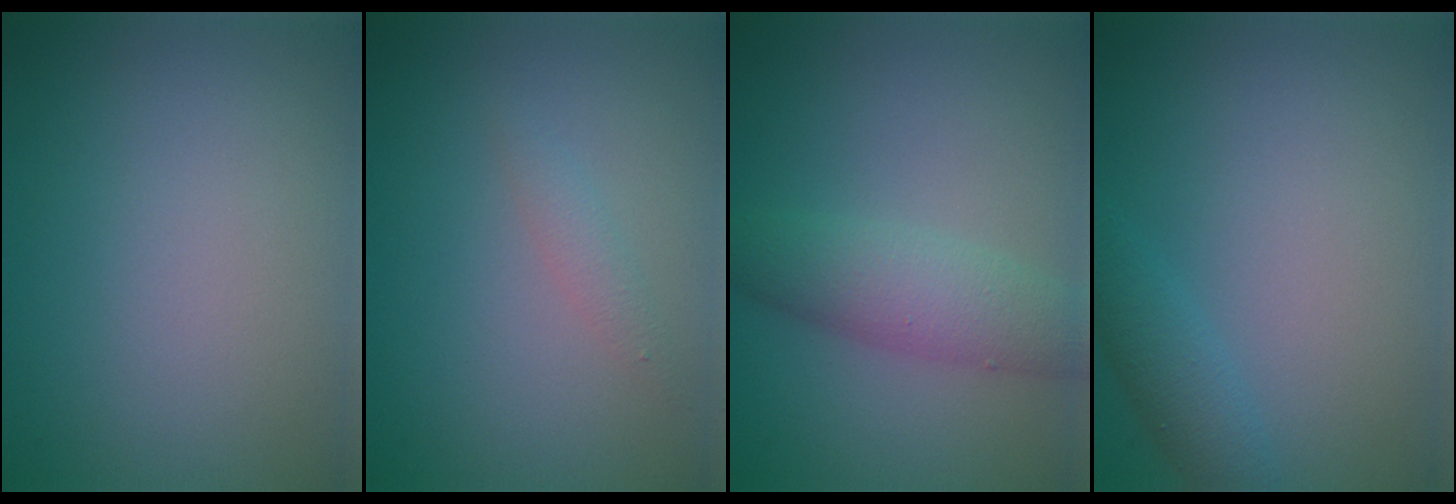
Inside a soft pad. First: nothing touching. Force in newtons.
{"total": 1.1, "press": 1.1, "slide": 0.1}
{"total": 3.9, "press": 3.9, "slide": 0.0}
{"total": 1.9, "press": 1.9, "slide": 0.1}